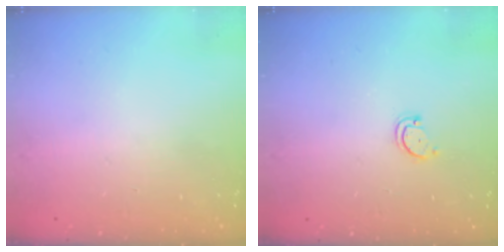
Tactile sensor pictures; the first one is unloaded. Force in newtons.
{"total": 2.8, "press": 2.8, "slide": 0.3}